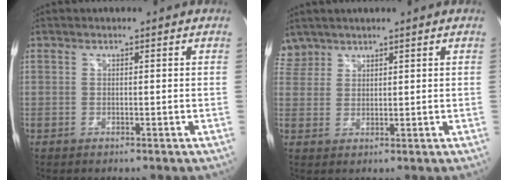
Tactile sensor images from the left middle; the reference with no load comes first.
{"total": 3.2, "force": [2.8, 1.6, -0.5], "torque": [0.014, 0.010, 0.057]}